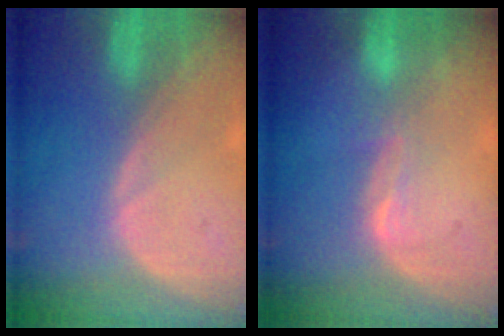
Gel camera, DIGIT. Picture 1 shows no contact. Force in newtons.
{"total": 2.0, "press": 2.0, "slide": 0.3}